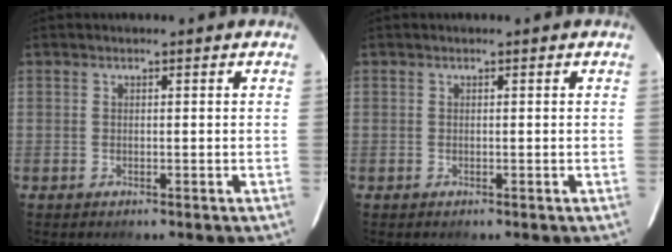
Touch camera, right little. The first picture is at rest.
{"total": 0.0}